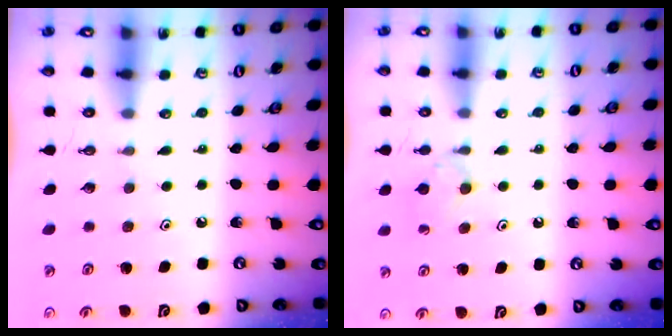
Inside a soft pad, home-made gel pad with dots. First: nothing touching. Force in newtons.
{"total": 6.9, "press": 6.8, "slide": 0.9}